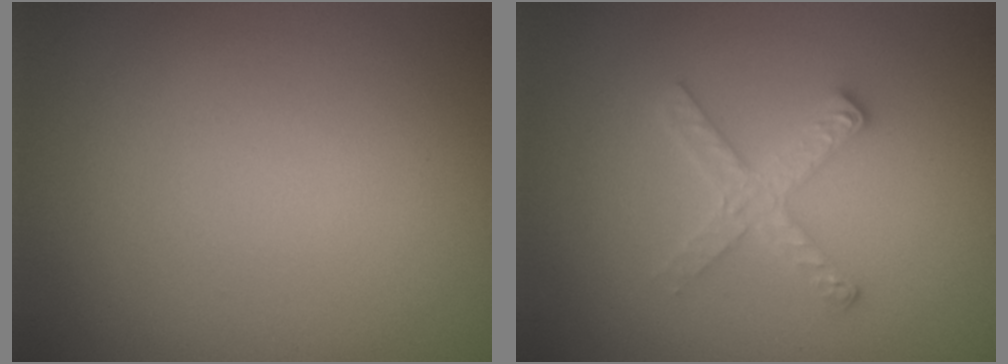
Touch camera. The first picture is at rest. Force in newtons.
{"total": 2.6, "press": 2.5, "slide": 0.4}